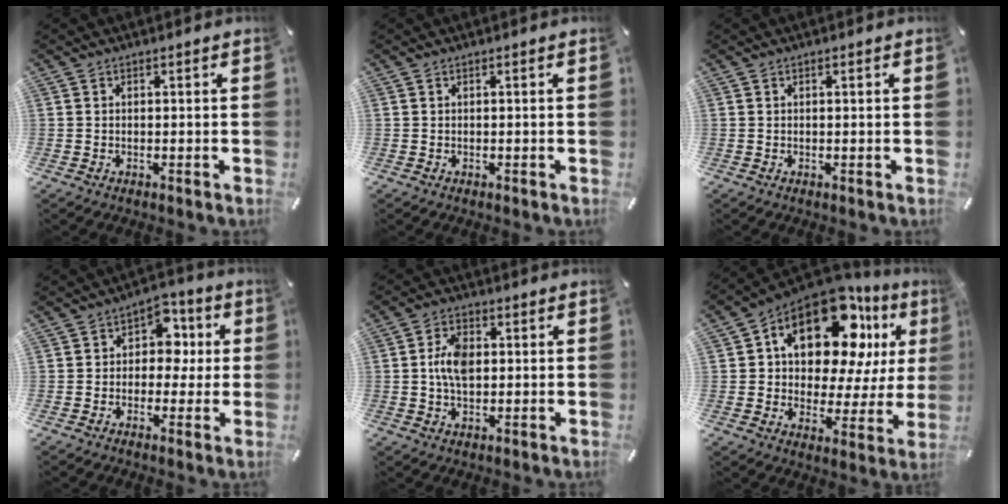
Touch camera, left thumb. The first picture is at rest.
{"total": 0.0}
{"total": 0.0}
{"total": 7.8, "force": [0.4, 6.5, 4.3], "torque": [-0.056, 0.005, 0.000]}
{"total": 7.0, "force": [0.4, 4.3, 5.5], "torque": [-0.119, 0.002, 0.001]}
{"total": 19.2, "force": [10.4, 10.4, 12.3], "torque": [-0.198, -0.075, 0.174]}